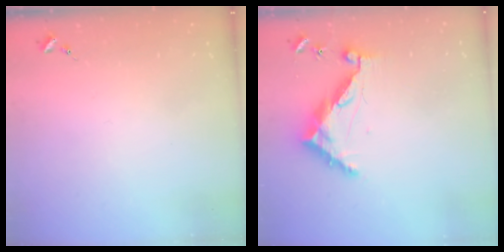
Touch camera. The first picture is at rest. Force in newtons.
{"total": 9.6, "press": 9.6, "slide": 0.8}